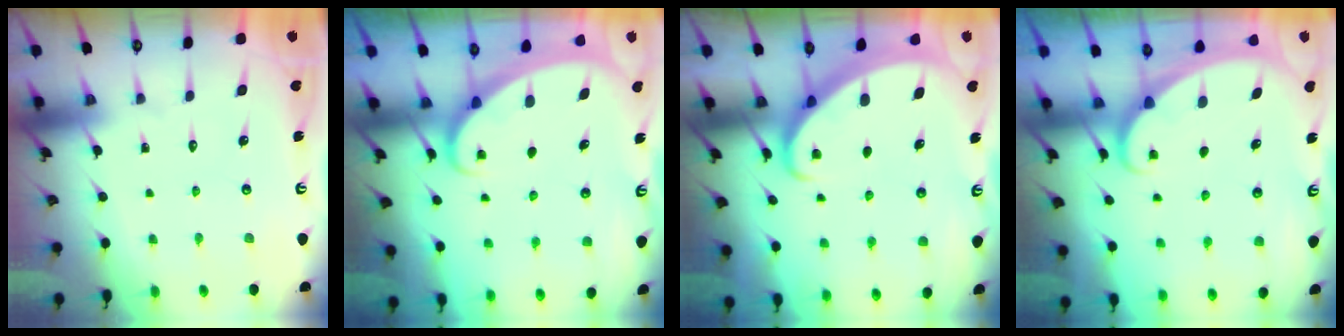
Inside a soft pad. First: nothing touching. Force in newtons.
{"total": 1.7, "press": 1.6, "slide": 0.2}
{"total": 2.7, "press": 2.6, "slide": 0.3}
{"total": 1.5, "press": 1.5, "slide": 0.1}